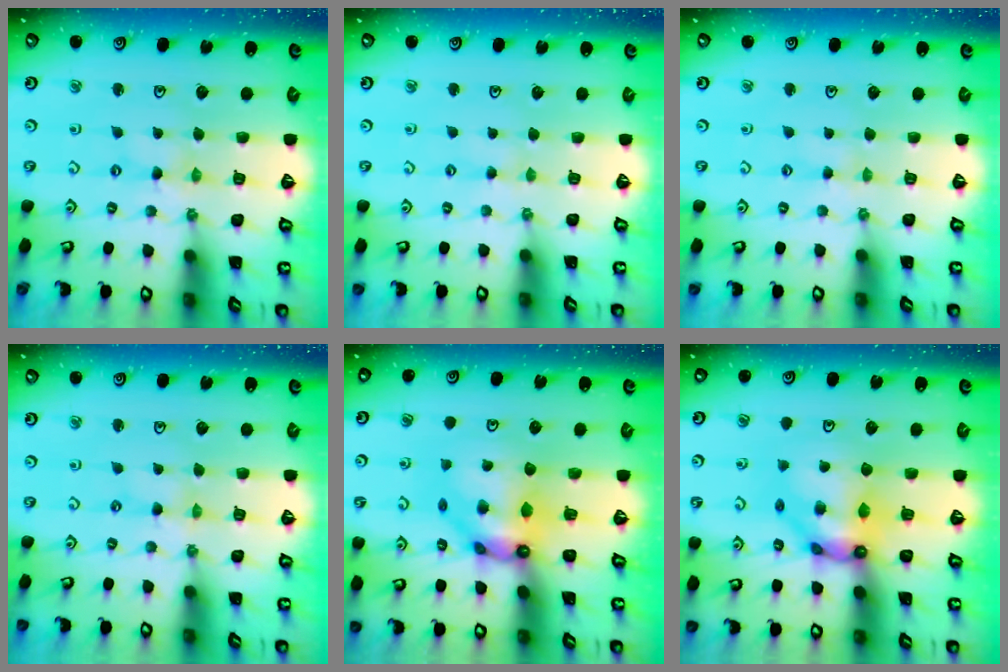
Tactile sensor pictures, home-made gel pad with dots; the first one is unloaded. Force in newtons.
{"total": 1.9, "press": 1.9, "slide": 0.3}
{"total": 1.2, "press": 1.2, "slide": 0.3}
{"total": 0.0}
{"total": 9.8, "press": 9.8, "slide": 1.0}
{"total": 10.9, "press": 10.9, "slide": 1.1}